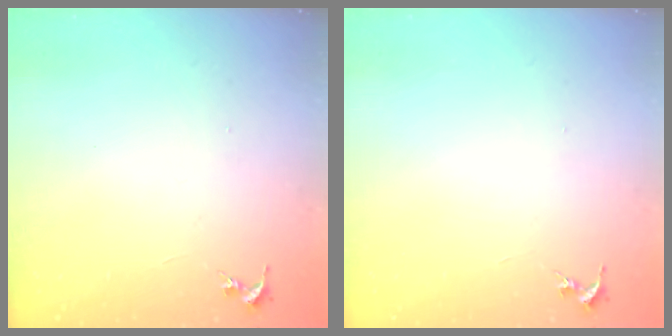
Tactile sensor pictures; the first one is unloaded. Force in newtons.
{"total": 0.0}